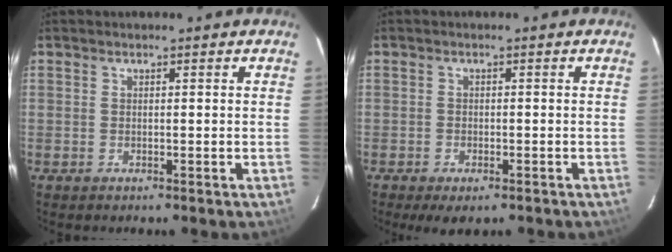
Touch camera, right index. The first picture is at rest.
{"total": 4.9, "force": [-3.5, 2.0, 2.8], "torque": [-0.060, -0.019, -0.053]}